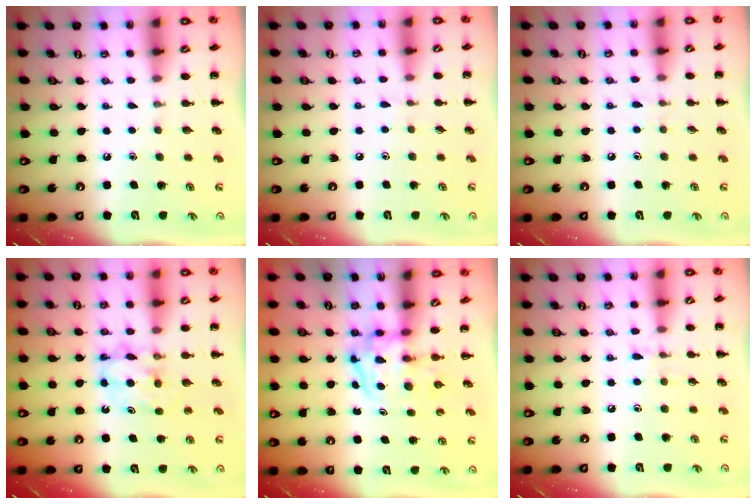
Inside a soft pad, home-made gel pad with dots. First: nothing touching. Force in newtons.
{"total": 3.0, "press": 2.7, "slide": 1.2}
{"total": 3.8, "press": 3.5, "slide": 1.5}
{"total": 5.9, "press": 5.8, "slide": 0.8}
{"total": 3.8, "press": 3.8, "slide": 0.5}
{"total": 6.5, "press": 6.2, "slide": 2.2}